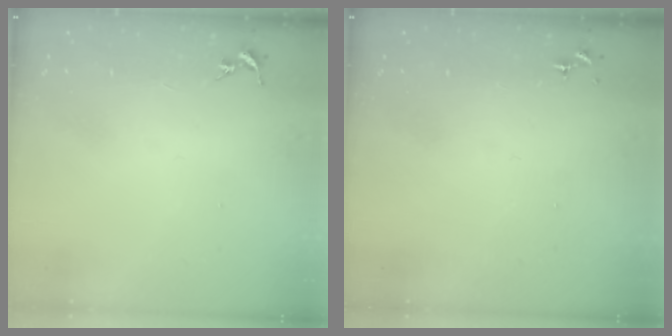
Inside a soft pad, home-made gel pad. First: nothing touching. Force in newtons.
{"total": 0.0}